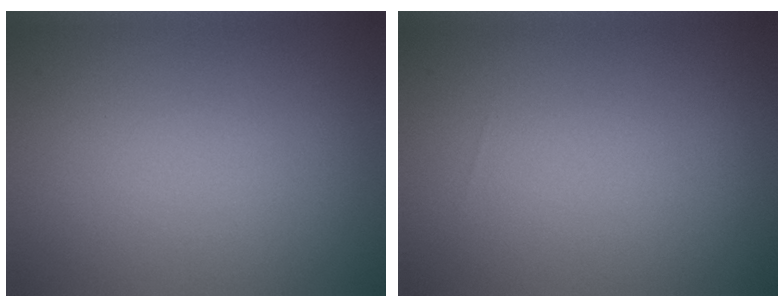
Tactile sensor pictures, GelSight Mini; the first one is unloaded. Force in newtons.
{"total": 0.0}